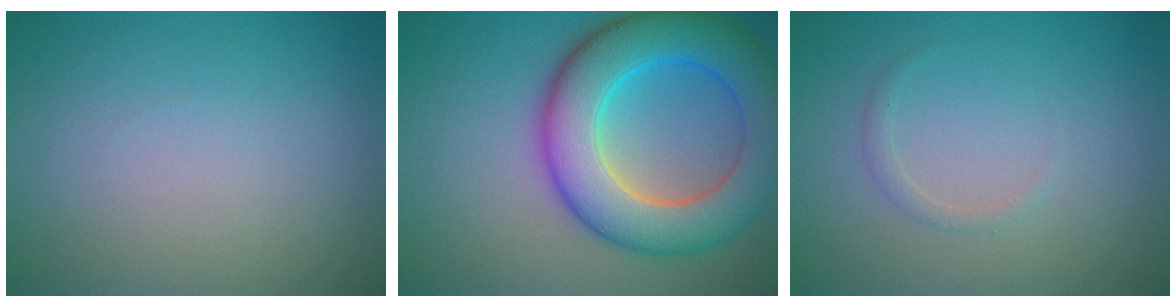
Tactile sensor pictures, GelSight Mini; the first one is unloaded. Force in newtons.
{"total": 10.6, "press": 10.6, "slide": 0.2}
{"total": 0.8, "press": 0.8, "slide": 0.2}